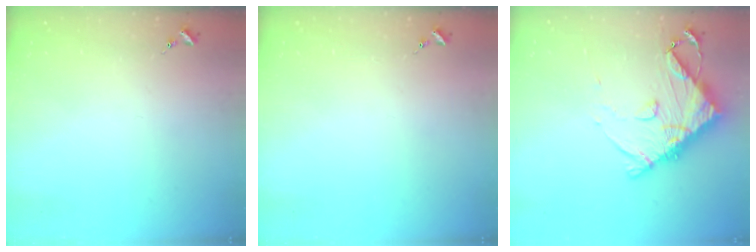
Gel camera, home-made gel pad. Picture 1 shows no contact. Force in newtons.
{"total": 0.0}
{"total": 13.5, "press": 13.4, "slide": 1.5}